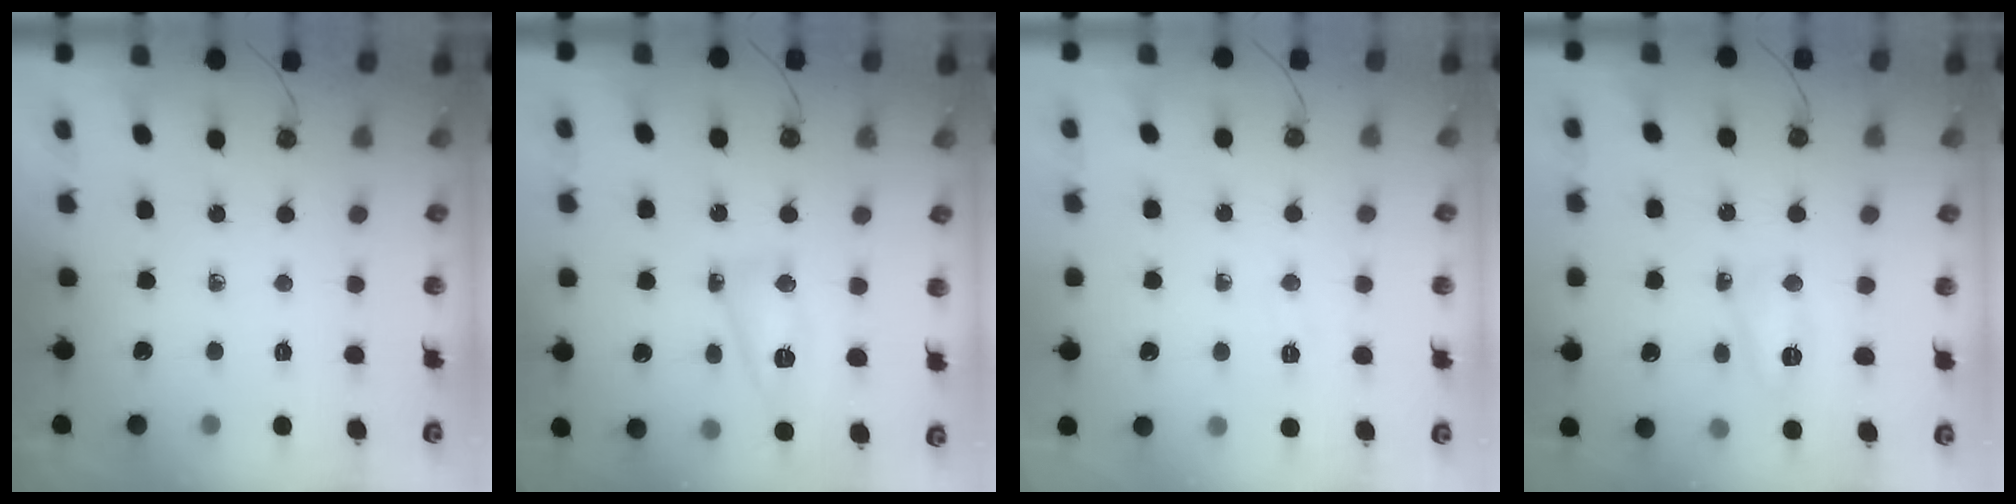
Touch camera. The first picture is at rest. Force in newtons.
{"total": 6.3, "press": 6.2, "slide": 1.1}
{"total": 3.3, "press": 3.2, "slide": 0.4}
{"total": 9.2, "press": 6.1, "slide": 6.8}